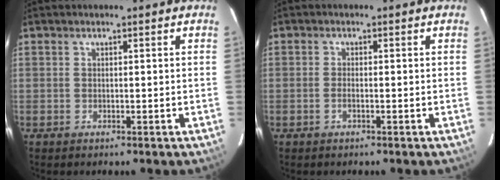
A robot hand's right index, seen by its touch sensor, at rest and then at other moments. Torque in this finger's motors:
{"motor_torque": [-0.05, 0.11, -0.01, -0.01]}